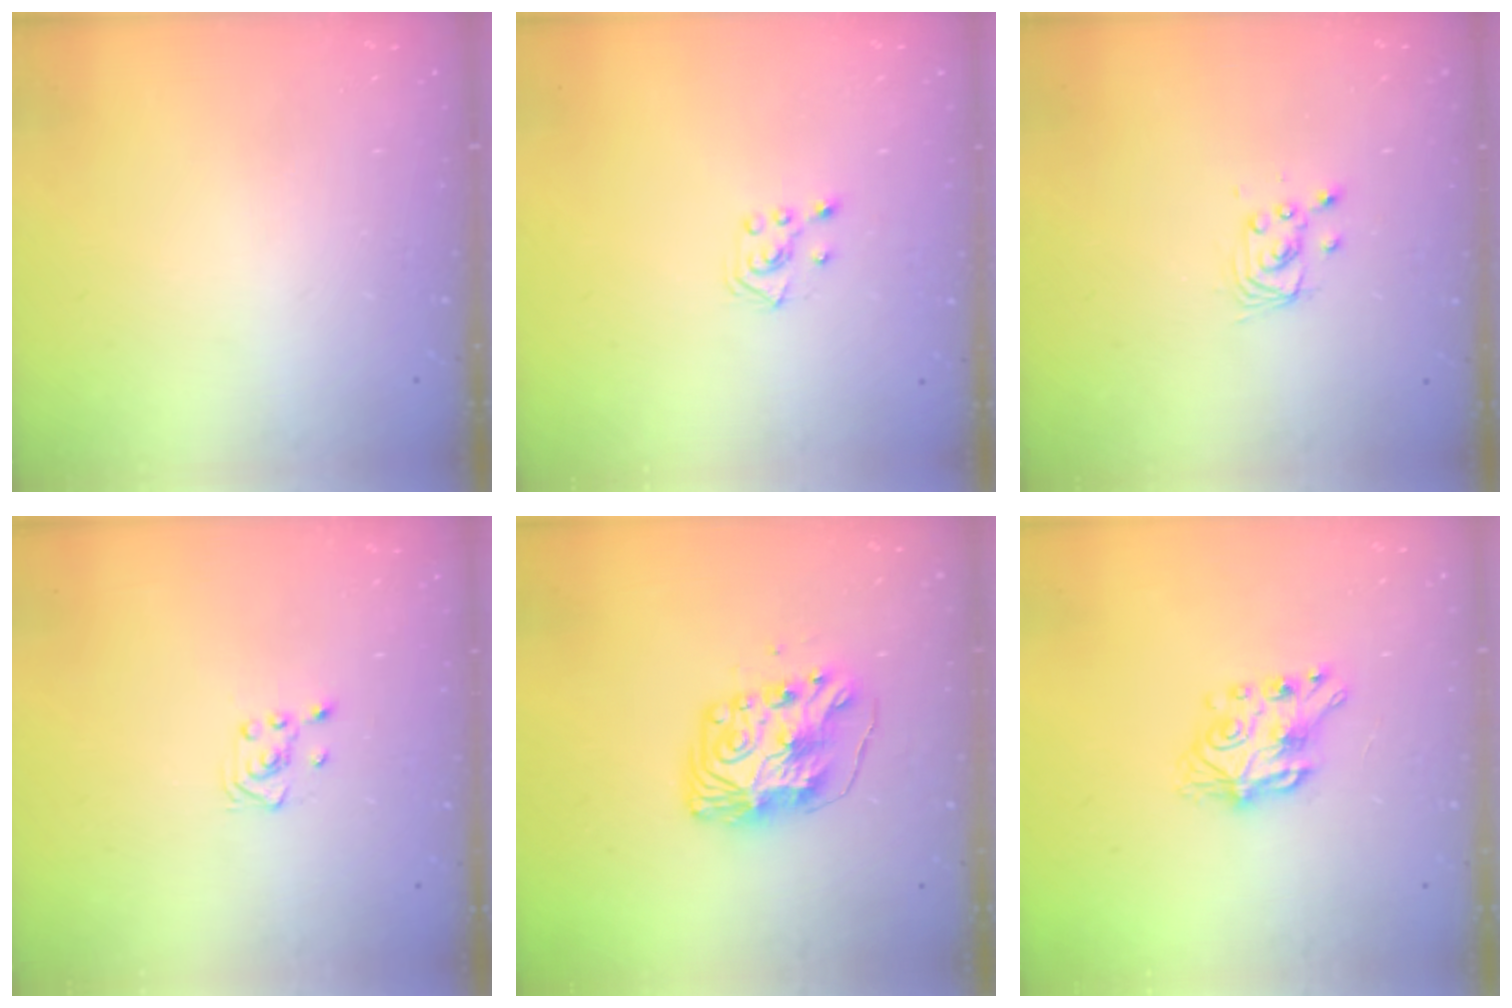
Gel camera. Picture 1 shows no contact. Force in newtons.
{"total": 3.8, "press": 3.8, "slide": 0.3}
{"total": 2.7, "press": 2.7, "slide": 0.2}
{"total": 3.1, "press": 3.0, "slide": 0.8}
{"total": 9.2, "press": 9.1, "slide": 1.1}
{"total": 7.1, "press": 7.1, "slide": 0.2}